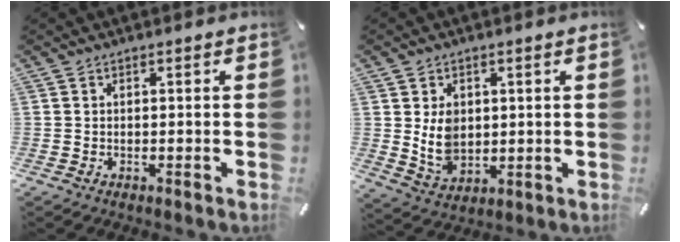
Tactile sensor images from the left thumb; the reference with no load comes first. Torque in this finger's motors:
{"motor_torque": [1.12, 1.10, 0.98, -0.03, 0.07]}